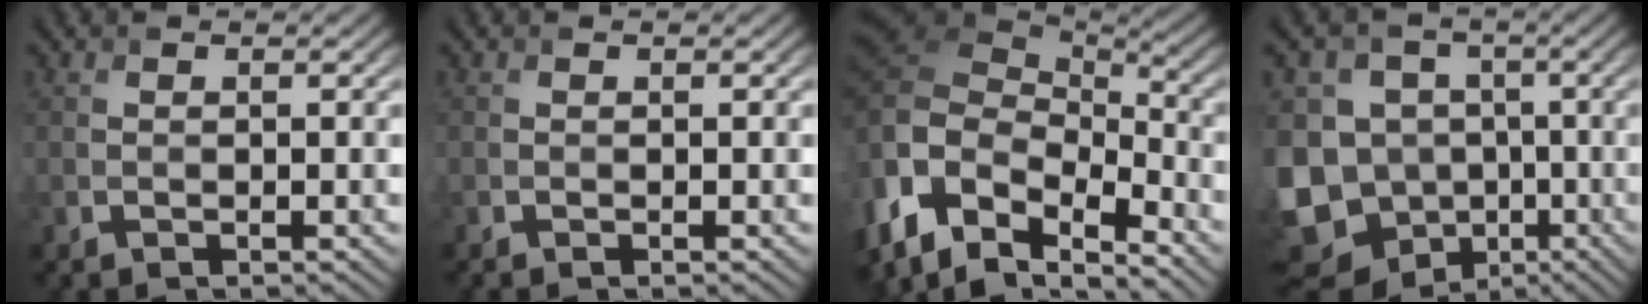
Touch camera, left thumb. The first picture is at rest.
{"total": 0.6, "force": [-0.6, -0.2, 0.1], "torque": [-0.004, -0.005, -0.011]}
{"total": 15.1, "force": [-4.6, 9.7, 10.7], "torque": [-0.254, -0.026, -0.053]}
{"total": 15.9, "force": [-5.3, 13.3, 6.9], "torque": [-0.216, -0.005, -0.085]}